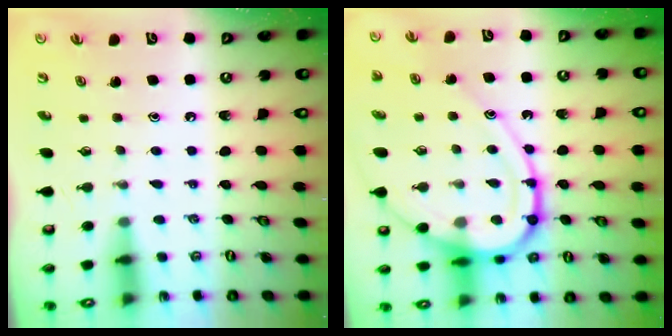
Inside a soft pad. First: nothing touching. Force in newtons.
{"total": 17.7, "press": 17.6, "slide": 1.8}